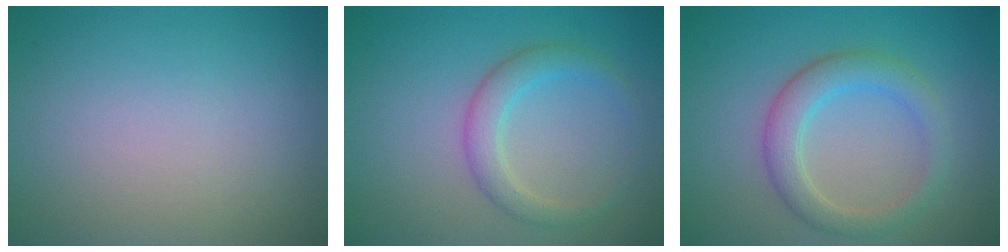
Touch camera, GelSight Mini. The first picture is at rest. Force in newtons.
{"total": 2.8, "press": 2.8, "slide": 0.1}
{"total": 3.7, "press": 3.7, "slide": 0.5}